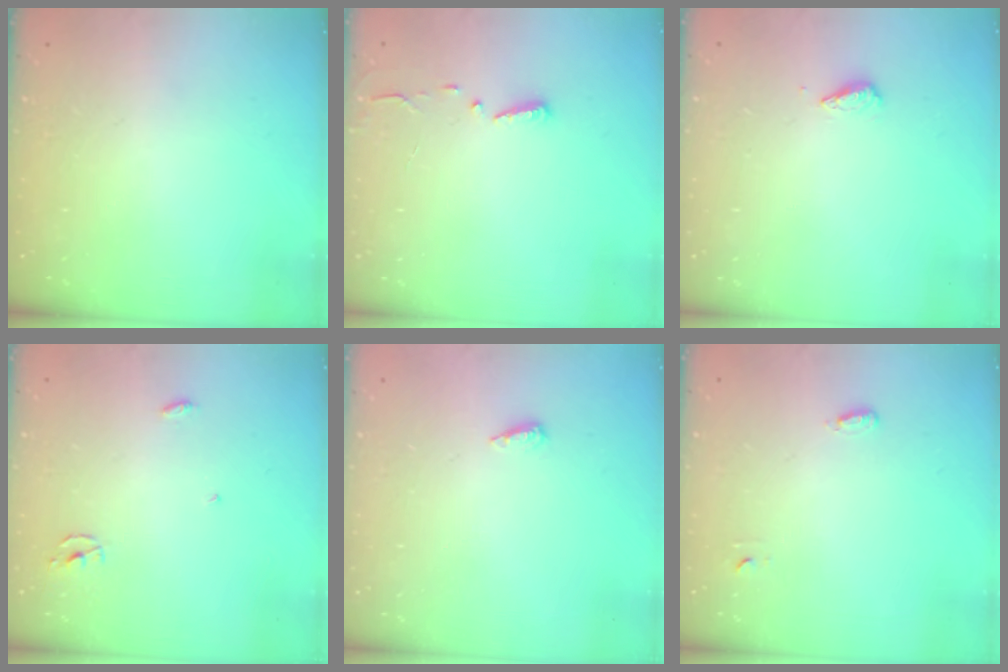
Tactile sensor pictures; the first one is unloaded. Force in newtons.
{"total": 3.0, "press": 2.9, "slide": 0.3}
{"total": 2.9, "press": 2.9, "slide": 0.4}
{"total": 2.5, "press": 2.5, "slide": 0.1}
{"total": 6.0, "press": 6.0, "slide": 0.6}
{"total": 3.7, "press": 3.3, "slide": 1.6}